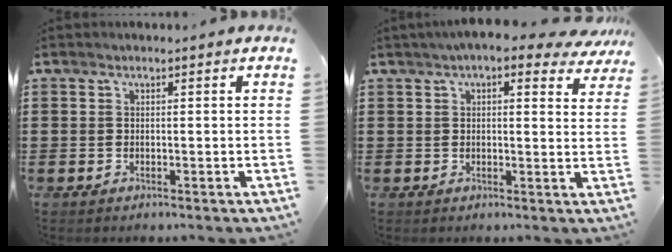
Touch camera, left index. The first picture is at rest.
{"total": 4.9, "force": [3.8, 1.3, 2.8], "torque": [-0.058, -0.005, 0.066]}